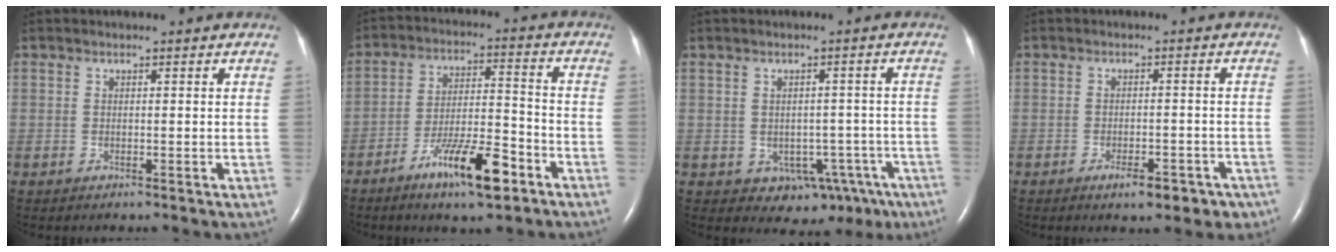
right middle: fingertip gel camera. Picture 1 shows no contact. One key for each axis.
{"total": 11.1, "fx": -6.6, "fy": 2.0, "fz": 8.6, "tx": -0.153, "ty": -0.006, "tz": -0.113}
{"total": 9.2, "fx": -4.9, "fy": 6.2, "fz": 4.8, "tx": -0.041, "ty": 0.021, "tz": -0.056}
{"total": 5.8, "fx": -4.0, "fy": 2.2, "fz": 3.6, "tx": -0.036, "ty": 0.002, "tz": -0.050}